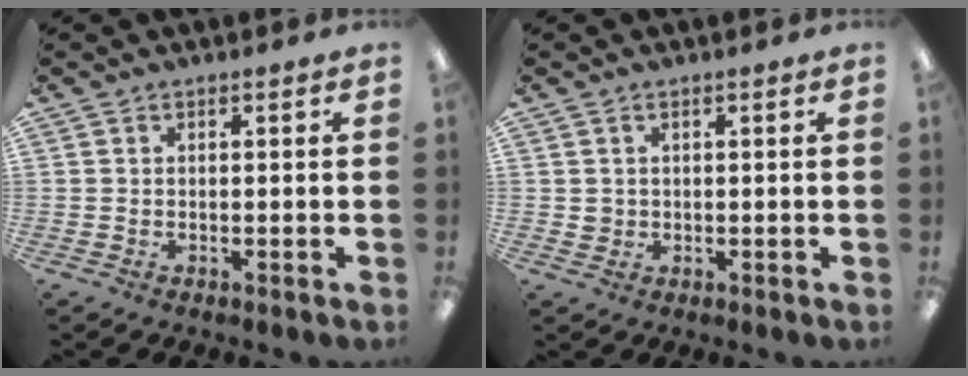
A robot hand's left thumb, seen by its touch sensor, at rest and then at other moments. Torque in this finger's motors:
{"motor_torque": [-0.30, 0.17, 0.19, -0.09, 0.01]}